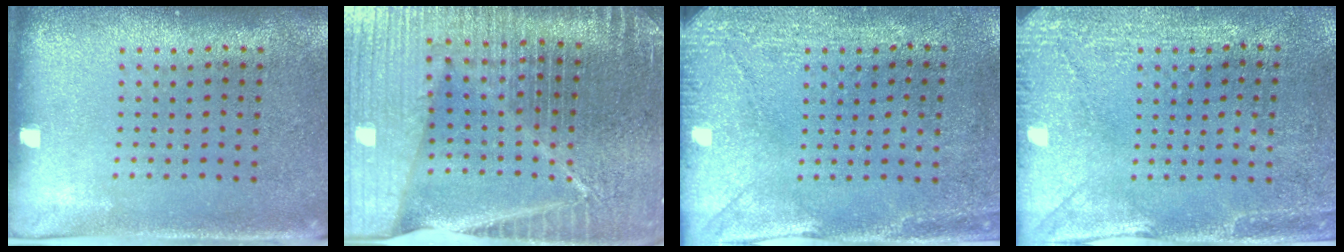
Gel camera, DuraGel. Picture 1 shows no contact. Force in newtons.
{"total": 6.7, "press": 5.8, "slide": 3.4}
{"total": 2.9, "press": 2.3, "slide": 1.8}
{"total": 2.9, "press": 2.7, "slide": 1.0}